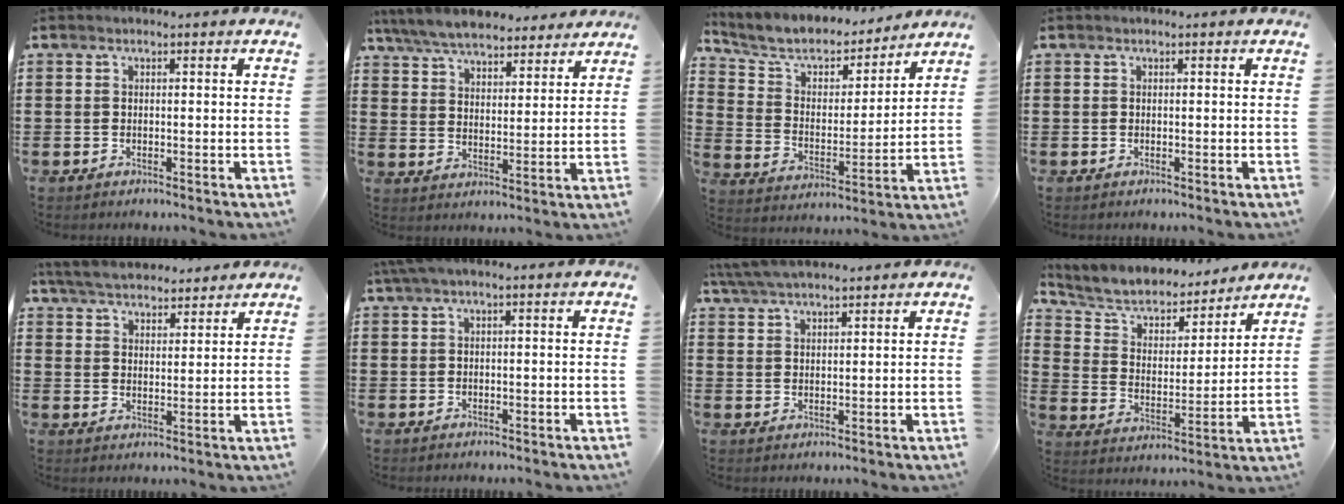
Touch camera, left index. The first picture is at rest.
{"total": 6.9, "force": [6.5, 1.6, 2.0], "torque": [-0.066, -0.021, 0.117]}
{"total": 6.0, "force": [5.1, 2.4, 2.1], "torque": [-0.070, -0.030, 0.083]}
{"total": 0.0}
{"total": 5.4, "force": [5.1, 1.3, 1.2], "torque": [-0.043, -0.014, 0.095]}
{"total": 1.3, "force": [-0.1, 0.2, 1.3], "torque": [-0.029, -0.006, -0.004]}
{"total": 4.6, "force": [4.2, 0.4, 1.7], "torque": [-0.046, -0.006, 0.079]}
{"total": 5.5, "force": [4.8, 2.2, 1.7], "torque": [-0.061, -0.031, 0.076]}